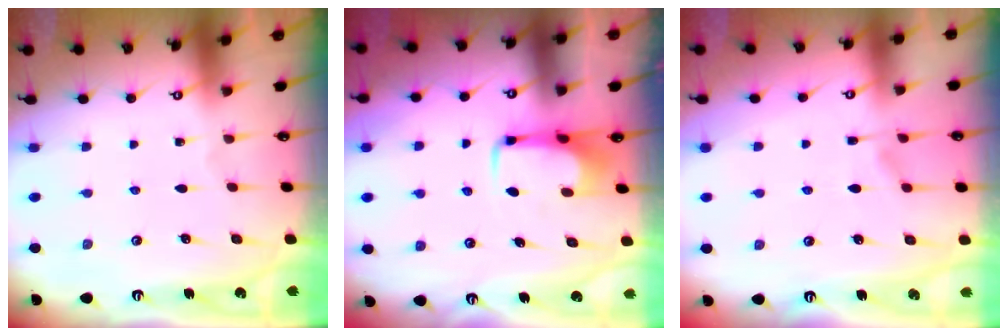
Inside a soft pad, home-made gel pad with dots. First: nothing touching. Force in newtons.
{"total": 4.4, "press": 4.4, "slide": 0.4}
{"total": 1.3, "press": 0.3, "slide": 1.2}